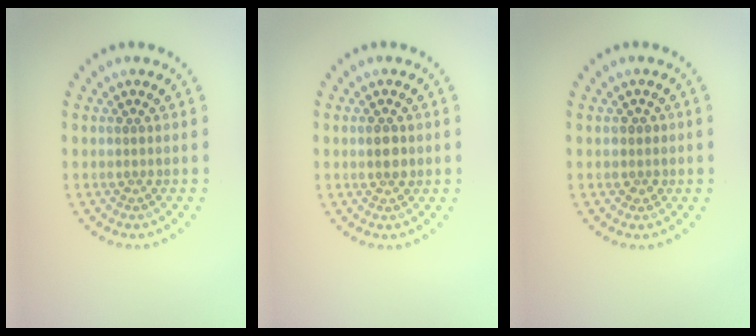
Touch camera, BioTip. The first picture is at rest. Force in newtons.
{"total": 1.6, "press": 1.6, "slide": 0.1}
{"total": 1.2, "press": 1.1, "slide": 0.6}